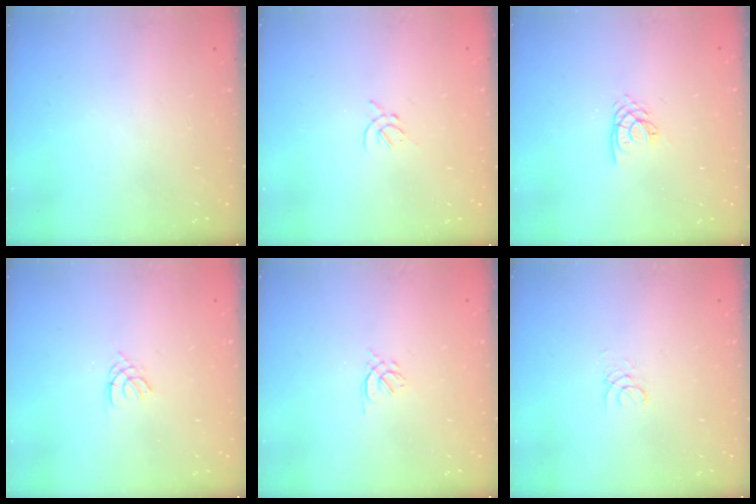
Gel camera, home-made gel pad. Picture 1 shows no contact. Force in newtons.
{"total": 1.4, "press": 1.3, "slide": 0.5}
{"total": 2.7, "press": 2.7, "slide": 0.1}
{"total": 1.4, "press": 1.4, "slide": 0.3}
{"total": 1.6, "press": 1.5, "slide": 0.5}
{"total": 1.0, "press": 1.0, "slide": 0.1}